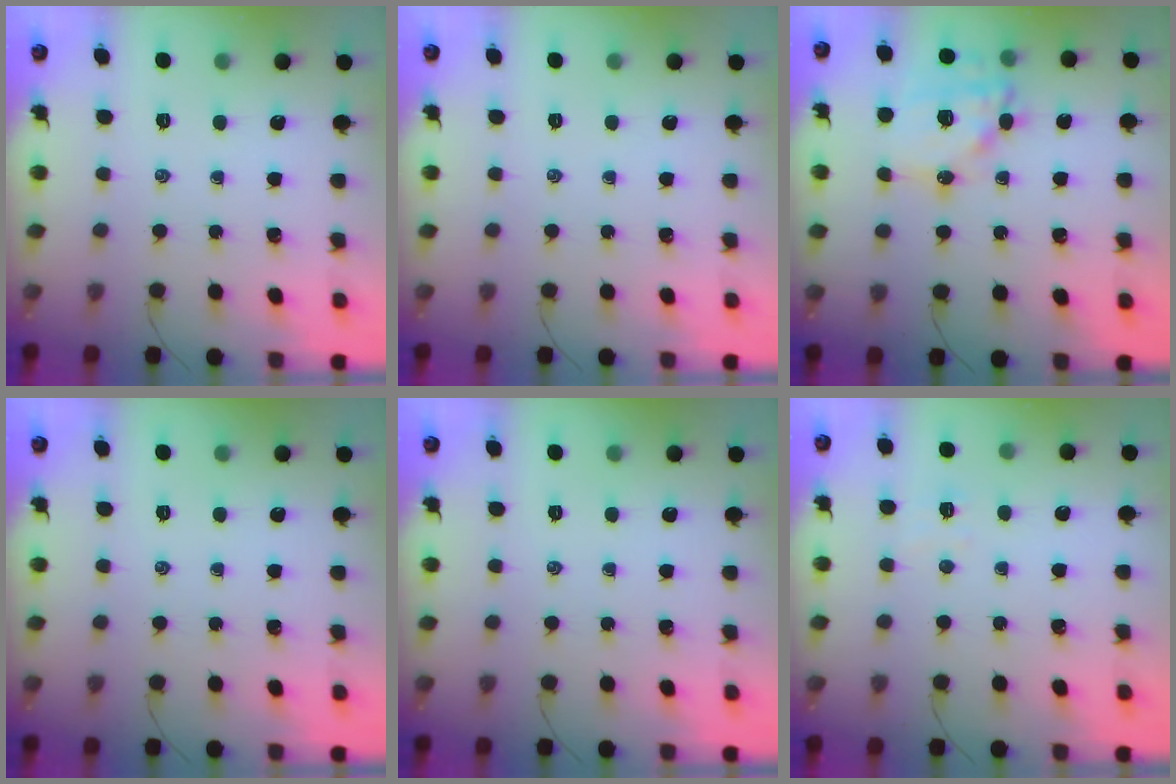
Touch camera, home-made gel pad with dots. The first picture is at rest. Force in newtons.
{"total": 0.0}
{"total": 14.6, "press": 14.4, "slide": 2.6}
{"total": 0.0}
{"total": 0.0}
{"total": 3.3, "press": 3.1, "slide": 0.9}